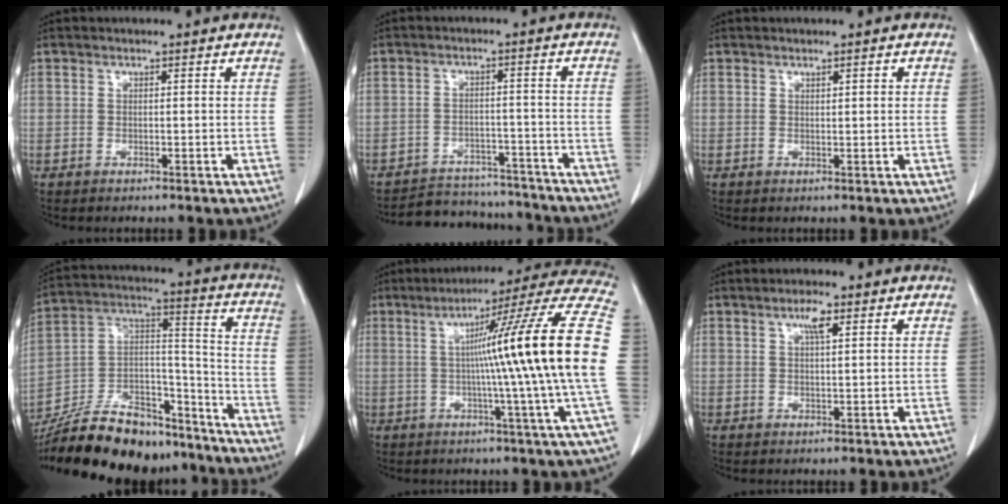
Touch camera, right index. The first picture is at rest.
{"total": 11.1, "force": [-10.5, 3.4, 0.9], "torque": [-0.005, 0.018, -0.144]}
{"total": 1.0, "force": [0.5, 0.1, 0.9], "torque": [-0.016, 0.000, 0.008]}
{"total": 25.4, "force": [-21.7, 8.0, 10.4], "torque": [-0.208, 0.013, -0.354]}
{"total": 22.5, "force": [0.4, -2.7, 22.4], "torque": [-0.260, 0.013, -0.016]}
{"total": 2.7, "force": [1.4, 0.4, 2.3], "torque": [-0.044, 0.002, 0.023]}